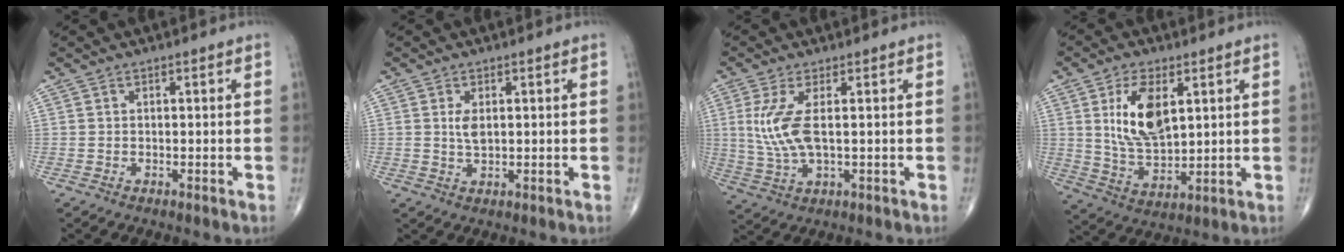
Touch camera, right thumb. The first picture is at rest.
{"total": 2.5, "force": [0.7, 1.1, 2.2], "torque": [-0.038, -0.006, 0.016]}
{"total": 7.7, "force": [1.2, 2.4, 7.2], "torque": [-0.178, -0.010, 0.033]}
{"total": 11.8, "force": [3.6, 5.9, 9.5], "torque": [-0.169, -0.021, 0.075]}